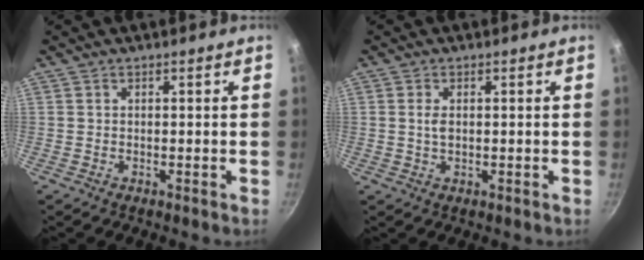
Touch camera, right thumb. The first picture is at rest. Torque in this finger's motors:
{"motor_torque": [-0.22, 0.07, 0.34, 0.41, -0.03]}